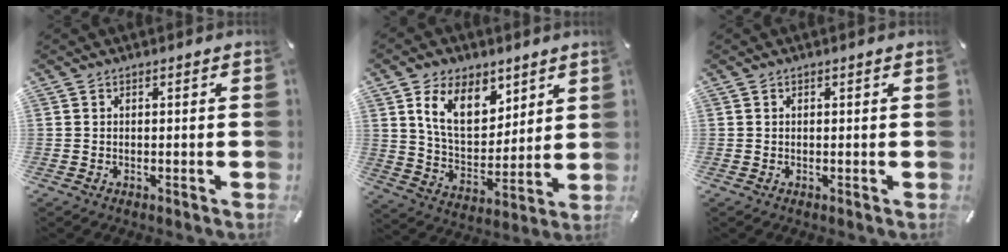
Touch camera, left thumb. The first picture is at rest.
{"total": 13.5, "force": [7.4, 8.7, 7.2], "torque": [-0.131, -0.024, 0.138]}
{"total": 0.0}